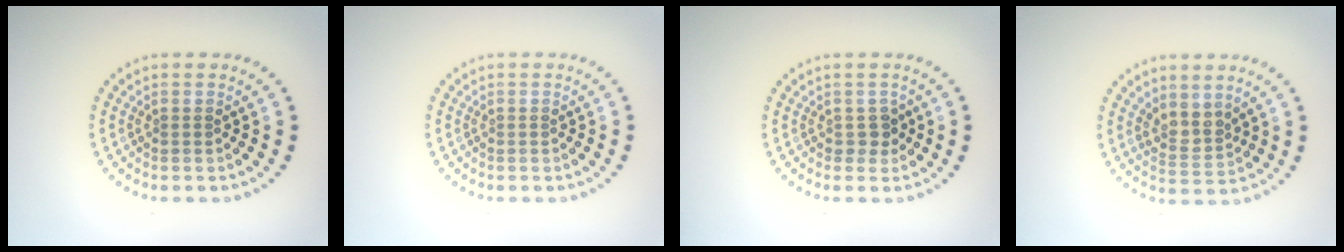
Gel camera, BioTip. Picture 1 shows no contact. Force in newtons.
{"total": 0.0}
{"total": 1.3, "press": 1.1, "slide": 0.6}
{"total": 2.3, "press": 1.8, "slide": 1.4}